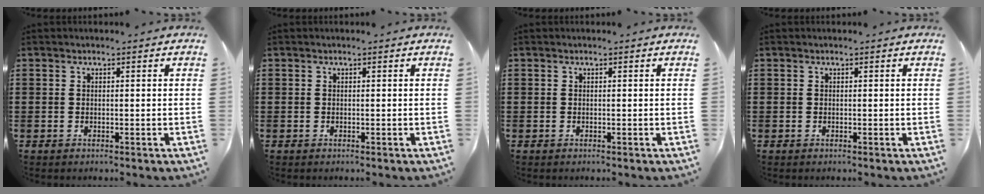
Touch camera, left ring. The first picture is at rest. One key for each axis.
{"total": 0.0}
{"total": 0.0}
{"total": 0.0}